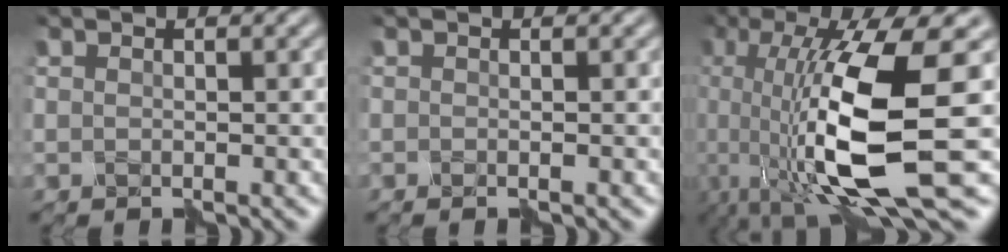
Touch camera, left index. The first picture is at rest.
{"total": 0.0}
{"total": 12.6, "force": [-2.3, 3.3, 12.0], "torque": [-0.211, -0.009, -0.044]}